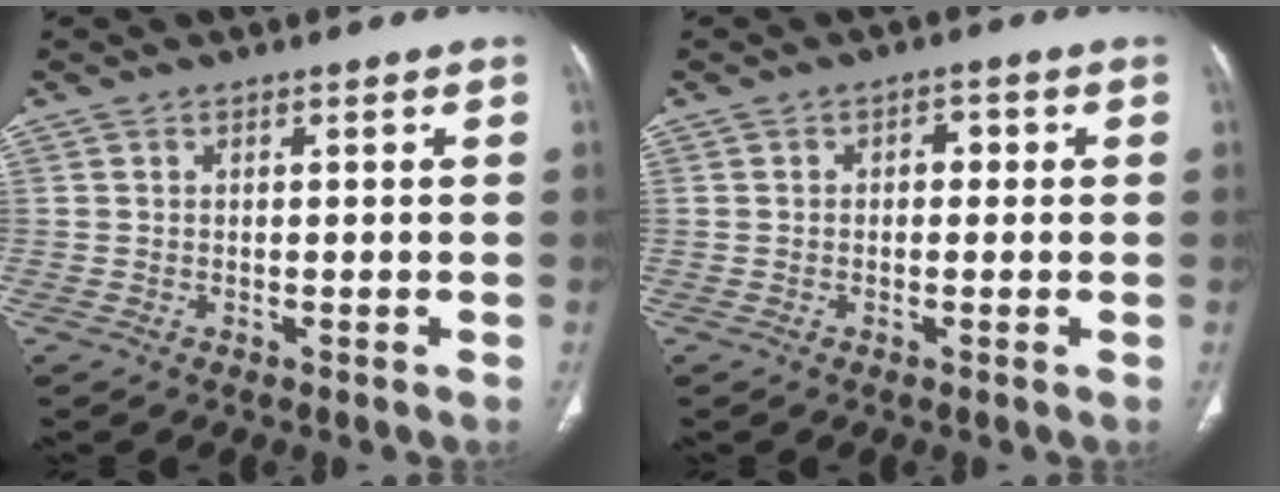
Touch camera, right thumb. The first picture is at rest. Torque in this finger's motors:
{"motor_torque": [1.54, 2.74, 0.43, -0.29, -0.03]}